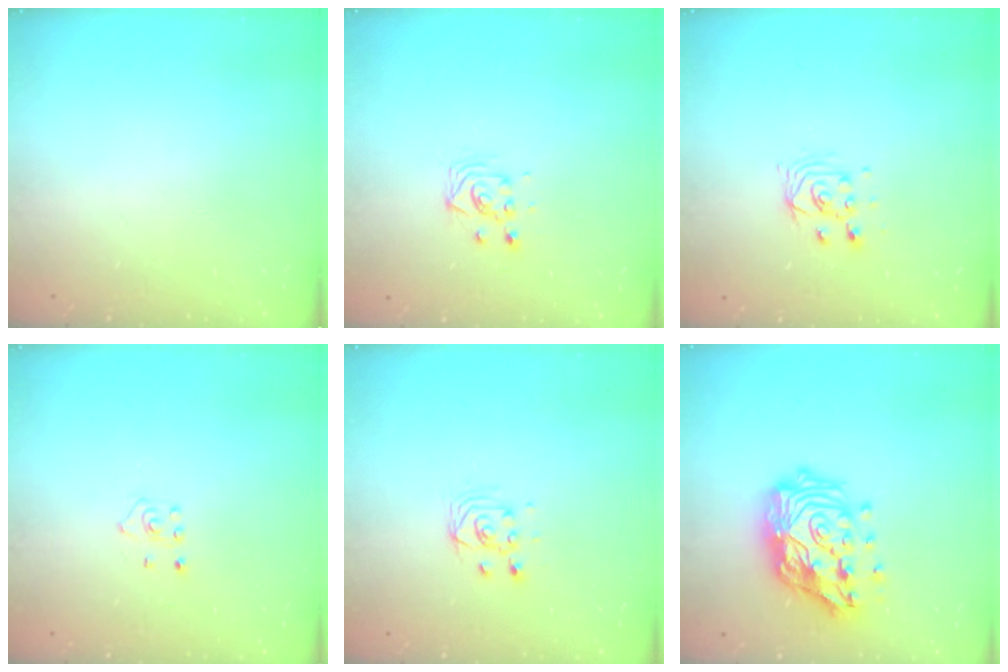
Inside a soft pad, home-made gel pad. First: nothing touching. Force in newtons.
{"total": 4.1, "press": 4.1, "slide": 0.2}
{"total": 5.0, "press": 5.0, "slide": 0.3}
{"total": 2.4, "press": 2.4, "slide": 0.5}
{"total": 4.7, "press": 4.6, "slide": 1.2}
{"total": 18.5, "press": 18.4, "slide": 2.2}